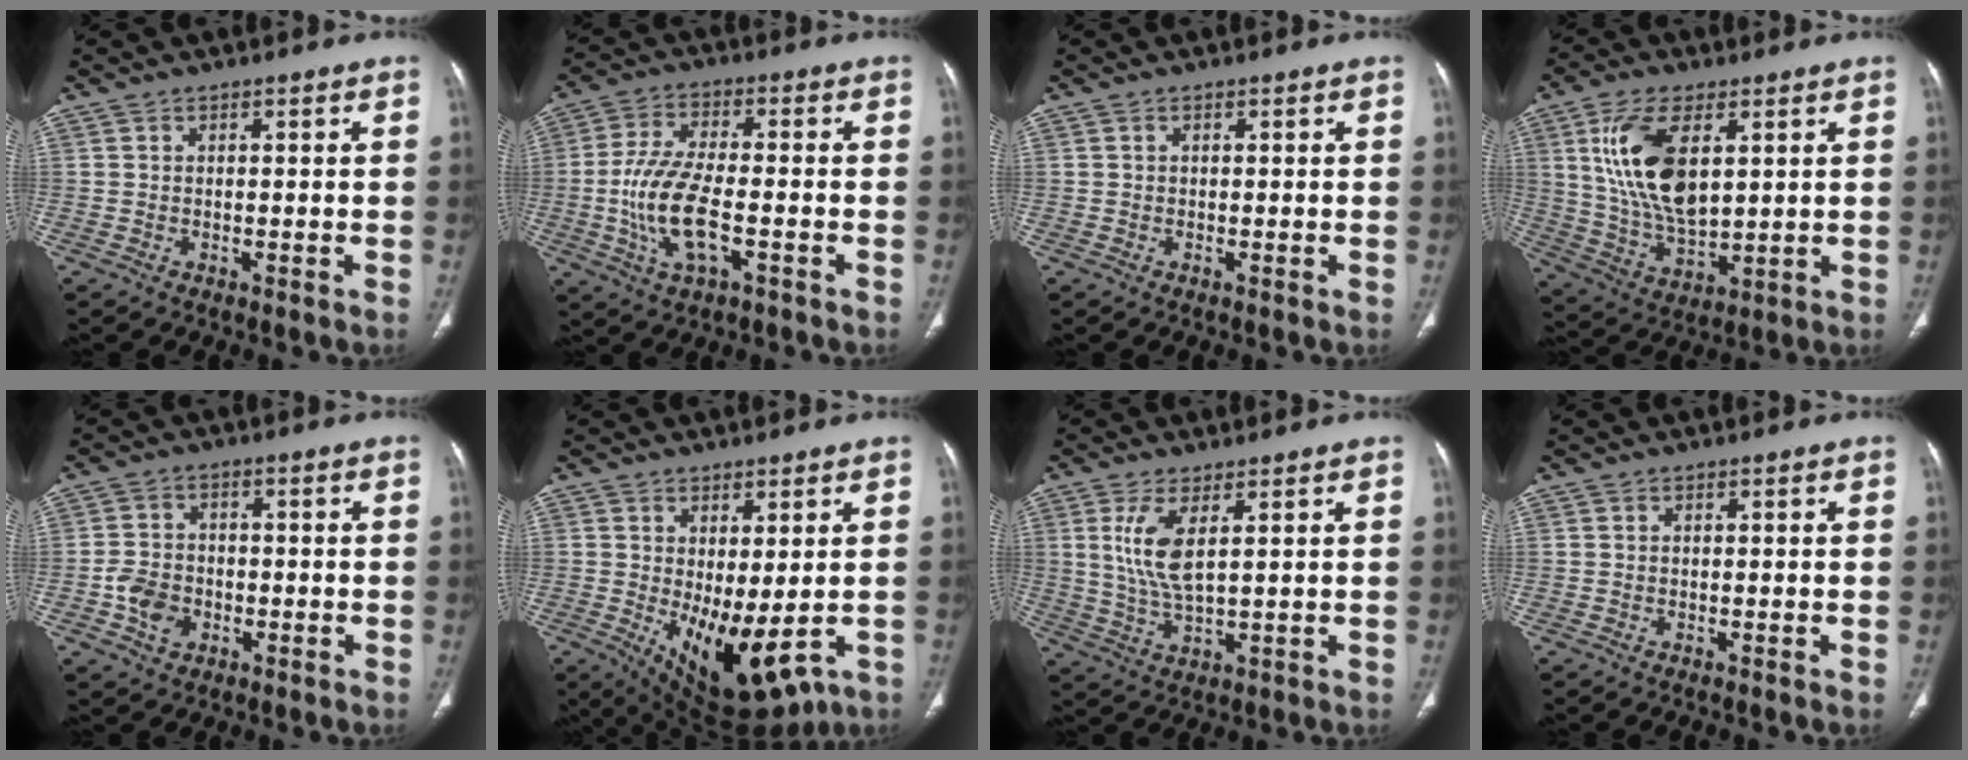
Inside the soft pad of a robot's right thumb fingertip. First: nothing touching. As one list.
[{"total": 11.7, "force": [-2.7, 4.8, 10.3], "torque": [-0.212, 0.011, -0.051]}, {"total": 0.0}, {"total": 15.3, "force": [4.5, 7.7, 12.5], "torque": [-0.235, -0.022, 0.095]}, {"total": 6.0, "force": [-1.9, 4.7, 3.2], "torque": [-0.042, 0.013, -0.034]}, {"total": 12.3, "force": [-1.9, 5.4, 10.9], "torque": [-0.156, -0.017, -0.003]}, {"total": 7.4, "force": [2.4, 2.3, 6.6], "torque": [-0.146, -0.018, 0.056]}, {"total": 0.0}]